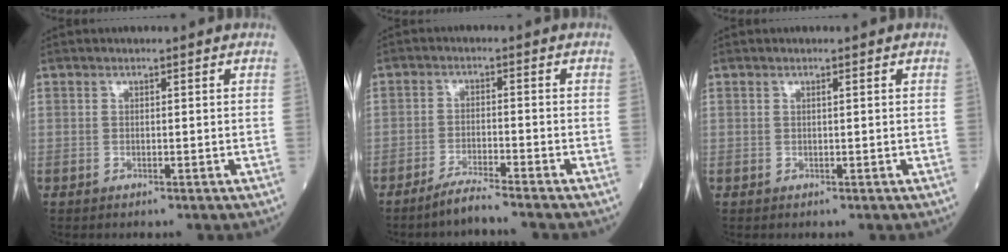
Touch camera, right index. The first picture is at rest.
{"total": 4.0, "force": [-3.5, -0.9, 1.6], "torque": [-0.034, -0.013, -0.073]}
{"total": 0.0}